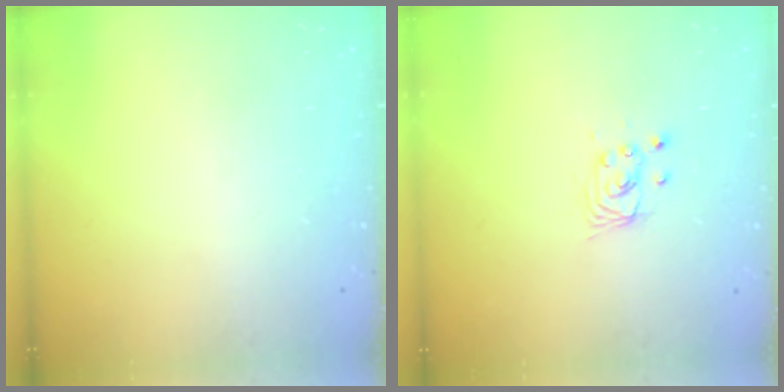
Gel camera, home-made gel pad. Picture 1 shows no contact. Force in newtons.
{"total": 3.2, "press": 3.2, "slide": 0.2}